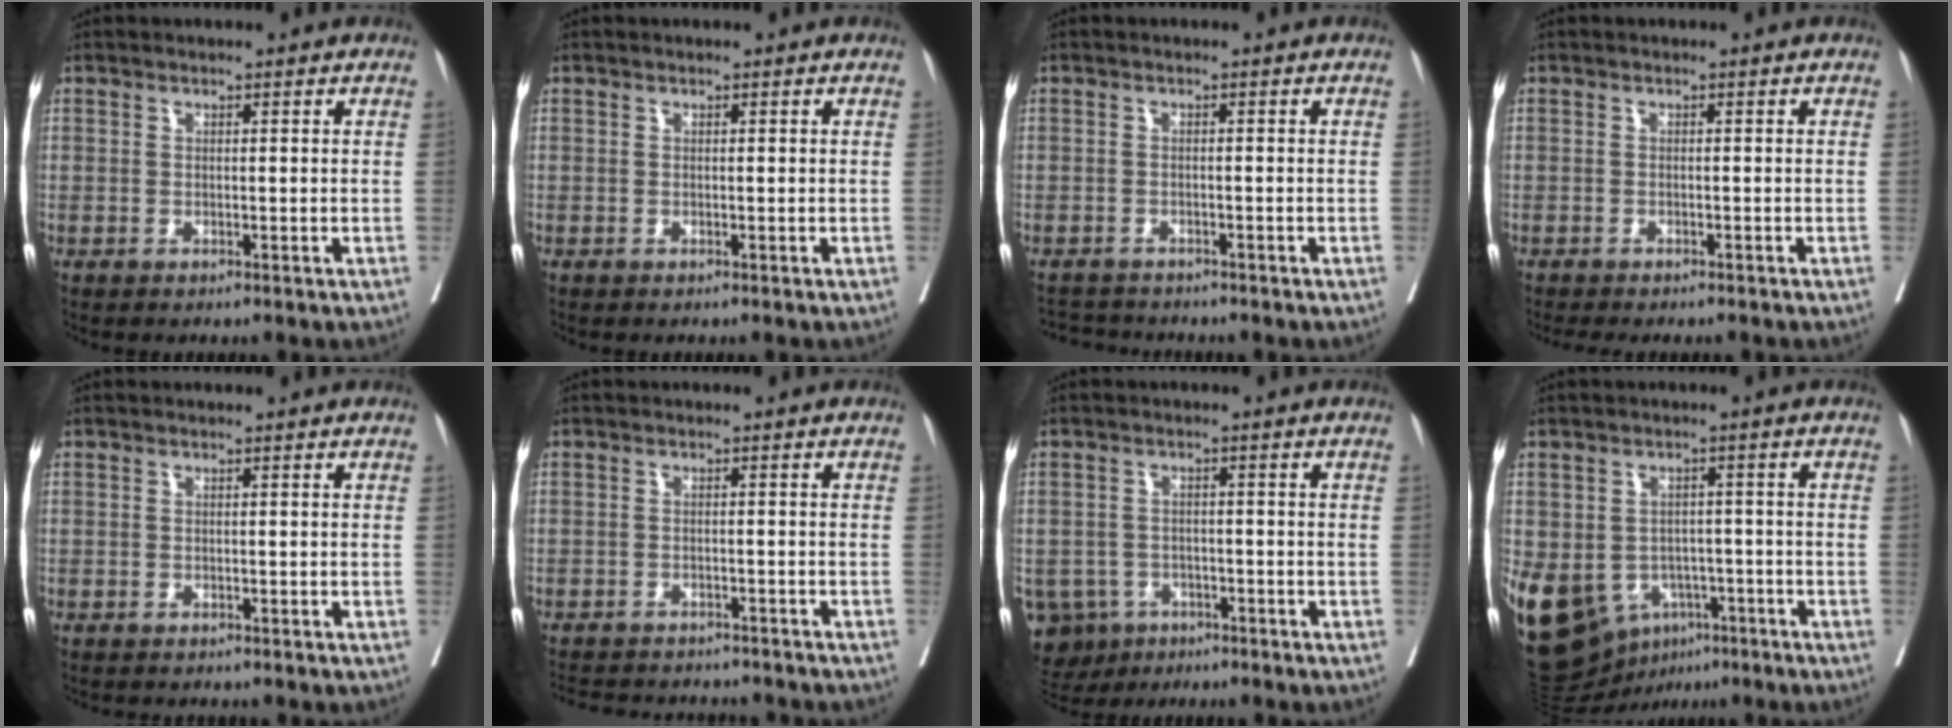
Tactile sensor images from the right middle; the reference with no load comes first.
{"total": 0.0}
{"total": 3.9, "force": [-3.8, 0.7, 0.2], "torque": [0.001, -0.010, -0.062]}
{"total": 5.5, "force": [-4.9, 1.0, 2.3], "torque": [-0.020, -0.006, -0.068]}
{"total": 1.6, "force": [-1.5, 0.4, 0.5], "torque": [-0.011, -0.003, -0.019]}
{"total": 13.1, "force": [-12.0, 3.4, 4.1], "torque": [-0.082, 0.000, -0.146]}
{"total": 8.7, "force": [-5.0, 6.8, 1.9], "torque": [-0.051, -0.001, -0.070]}
{"total": 17.6, "force": [-7.6, 13.3, 8.6], "torque": [-0.208, 0.008, -0.100]}